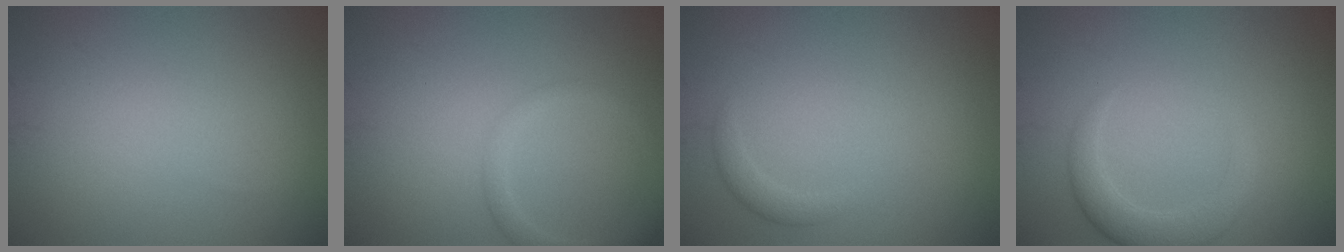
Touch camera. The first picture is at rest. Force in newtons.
{"total": 2.1, "press": 2.1, "slide": 0.1}
{"total": 1.2, "press": 1.2, "slide": 0.1}
{"total": 3.1, "press": 3.1, "slide": 0.1}